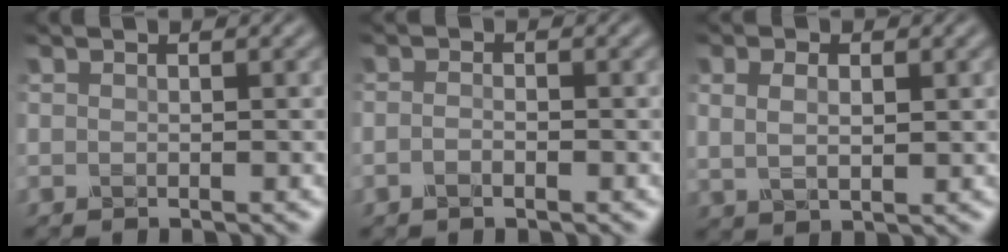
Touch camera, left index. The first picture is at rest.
{"total": 1.0, "force": [-0.5, 0.4, 0.8], "torque": [-0.019, 0.000, -0.012]}
{"total": 3.0, "force": [1.1, 1.7, 2.3], "torque": [-0.041, -0.004, 0.023]}